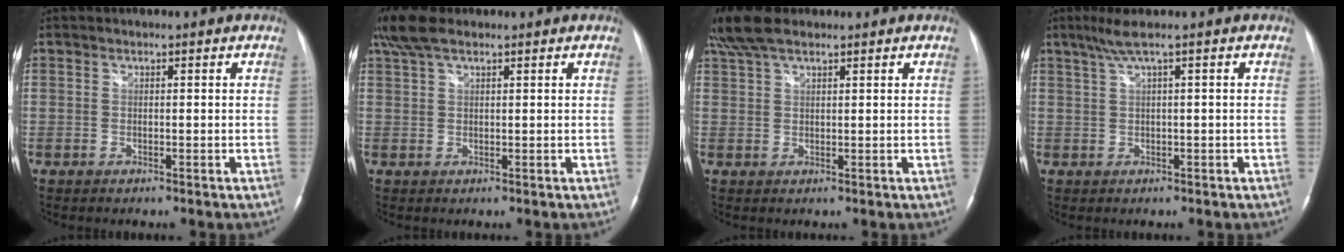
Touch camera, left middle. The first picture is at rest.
{"total": 5.1, "force": [3.8, 1.5, 3.1], "torque": [-0.077, 0.026, 0.077]}
{"total": 6.1, "force": [4.7, 1.9, 3.4], "torque": [-0.082, 0.026, 0.096]}
{"total": 3.1, "force": [1.5, -0.6, 2.6], "torque": [-0.067, 0.015, 0.036]}